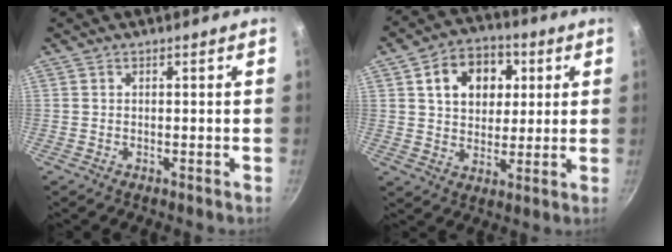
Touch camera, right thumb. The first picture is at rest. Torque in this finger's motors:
{"motor_torque": [-0.59, 0.83, 0.72, 0.49, 0.16]}